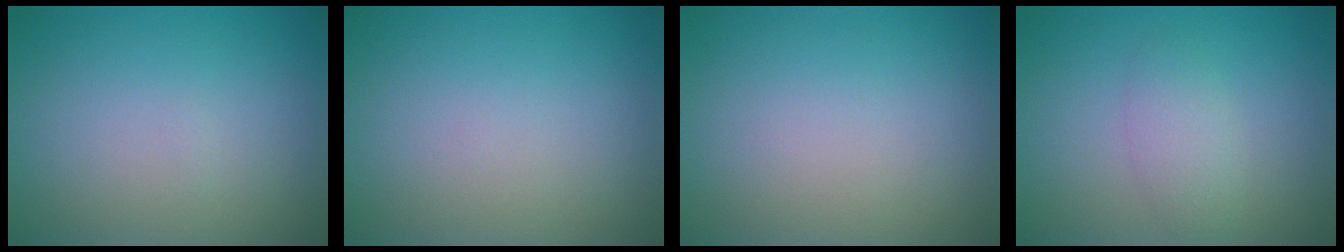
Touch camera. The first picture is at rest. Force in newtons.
{"total": 0.0}
{"total": 0.0}
{"total": 2.2, "press": 2.2, "slide": 0.1}